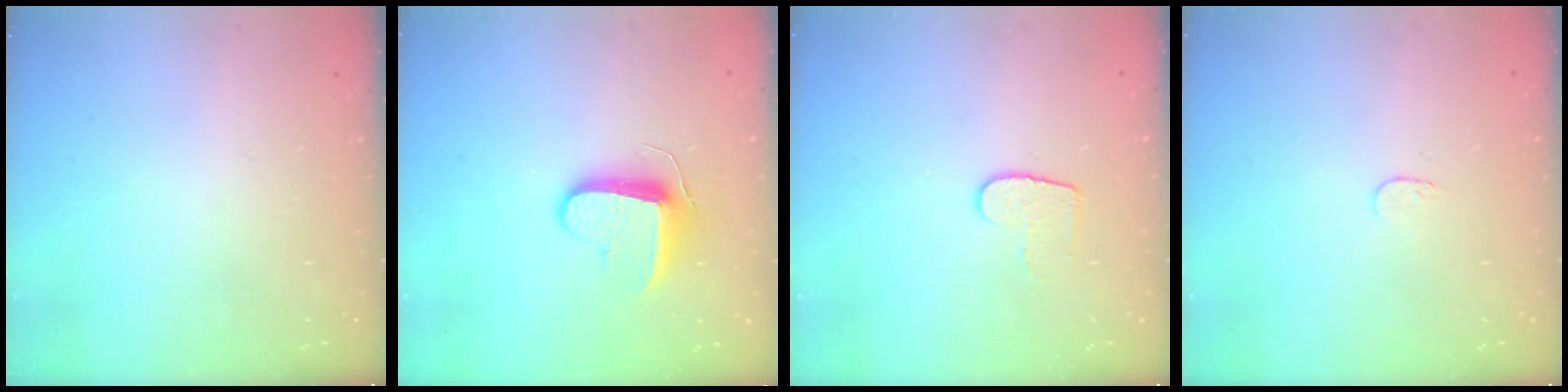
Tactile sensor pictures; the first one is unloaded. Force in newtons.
{"total": 9.2, "press": 9.2, "slide": 0.3}
{"total": 6.3, "press": 6.3, "slide": 0.4}
{"total": 3.7, "press": 3.6, "slide": 0.3}